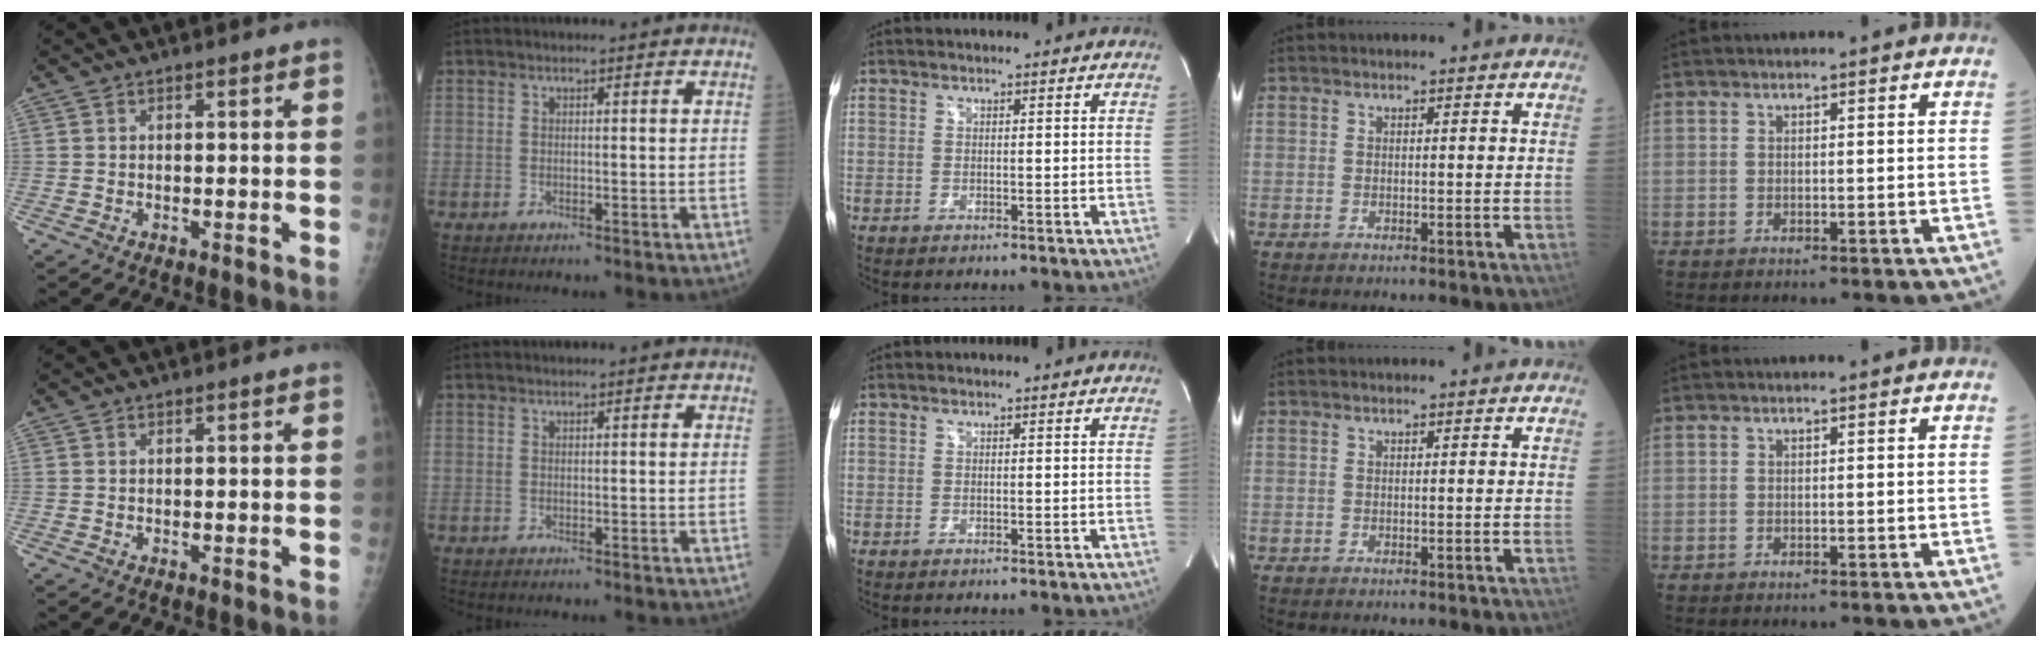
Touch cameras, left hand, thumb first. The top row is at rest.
{}